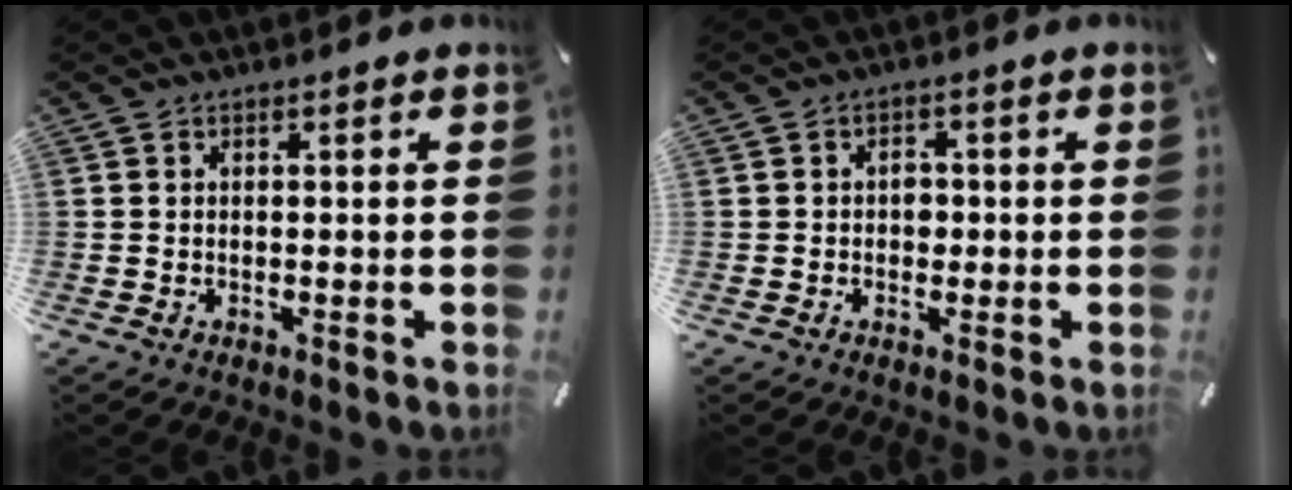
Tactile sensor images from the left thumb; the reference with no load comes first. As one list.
[{"total": 2.6, "force": [-0.3, 2.0, 1.5], "torque": [-0.014, -0.001, -0.012]}]